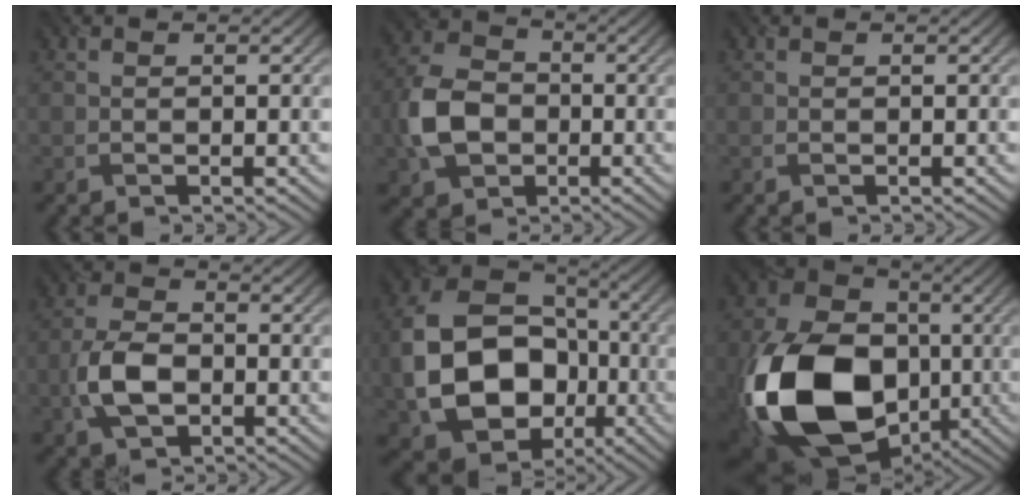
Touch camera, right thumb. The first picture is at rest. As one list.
[{"total": 8.4, "force": [-1.8, 6.4, 5.1], "torque": [-0.123, -0.002, -0.049]}, {"total": 0.0}, {"total": 6.5, "force": [-1.8, 4.0, 4.8], "torque": [-0.111, -0.003, -0.039]}, {"total": 16.7, "force": [-3.1, 12.8, 10.3], "torque": [-0.222, -0.033, -0.051]}, {"total": 20.6, "force": [-4.9, 14.6, 13.7], "torque": [-0.312, -0.054, -0.080]}]